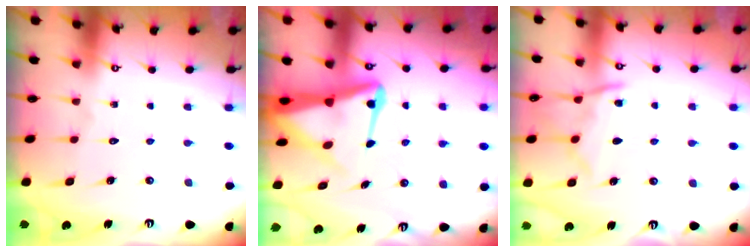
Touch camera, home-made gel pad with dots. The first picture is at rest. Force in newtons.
{"total": 10.1, "press": 10.0, "slide": 1.0}
{"total": 9.9, "press": 9.8, "slide": 1.1}